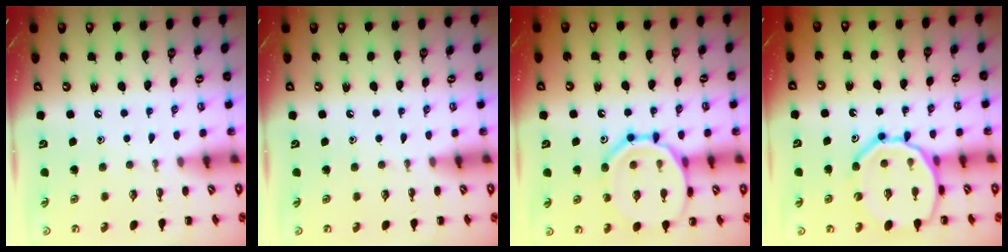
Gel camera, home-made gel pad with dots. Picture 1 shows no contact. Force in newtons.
{"total": 0.0}
{"total": 15.9, "press": 15.7, "slide": 1.9}
{"total": 16.0, "press": 15.8, "slide": 2.4}